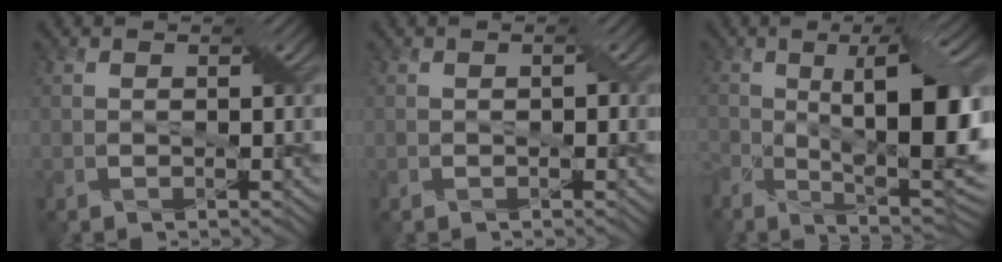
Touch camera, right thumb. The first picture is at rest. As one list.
[{"total": 0.5, "force": [-0.1, 0.3, 0.4], "torque": [-0.005, 0.000, -0.001]}, {"total": 14.6, "force": [-0.8, 4.9, 13.7], "torque": [-0.215, -0.003, -0.007]}]